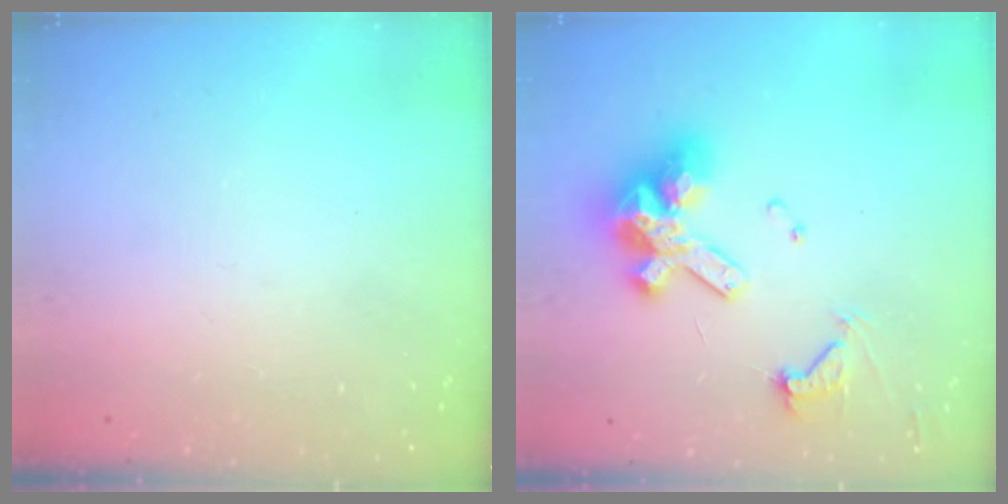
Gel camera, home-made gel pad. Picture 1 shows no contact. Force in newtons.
{"total": 16.0, "press": 15.9, "slide": 1.9}